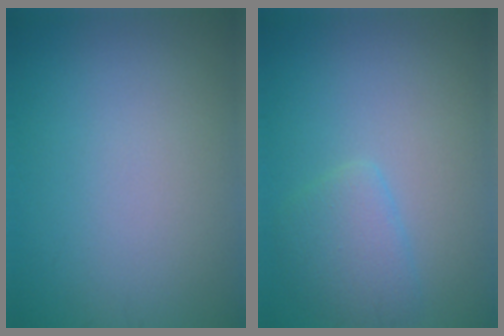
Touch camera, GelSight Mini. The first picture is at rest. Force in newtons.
{"total": 2.6, "press": 2.6, "slide": 0.2}